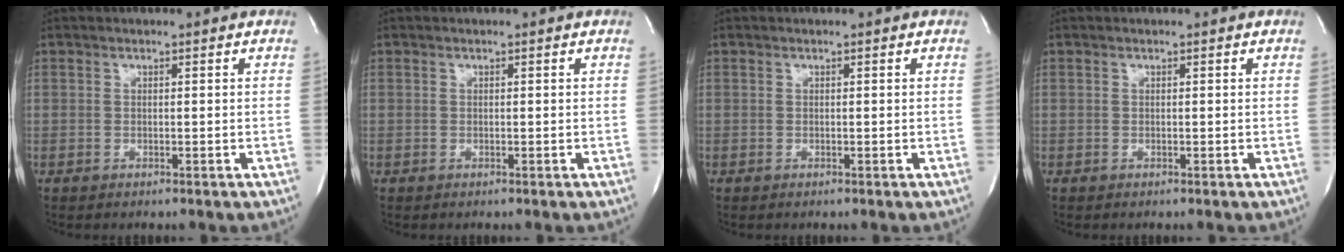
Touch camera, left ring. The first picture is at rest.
{"total": 0.0}
{"total": 0.0}
{"total": 0.0}